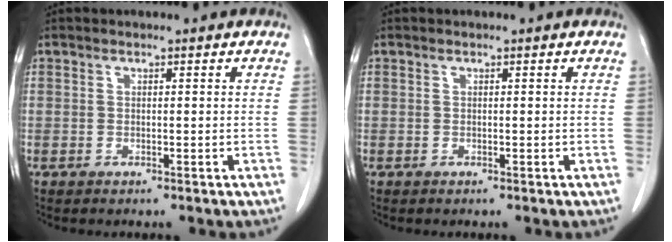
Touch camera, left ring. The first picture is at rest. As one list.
[{"total": 0.0}]